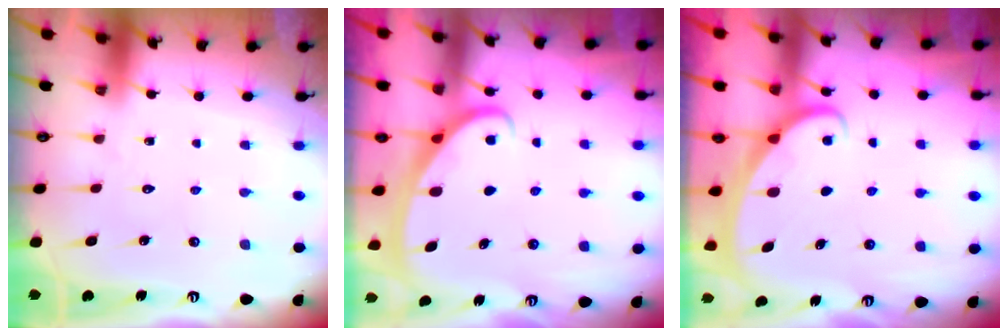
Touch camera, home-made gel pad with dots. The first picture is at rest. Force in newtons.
{"total": 2.7, "press": 2.7, "slide": 0.3}
{"total": 2.1, "press": 2.1, "slide": 0.1}